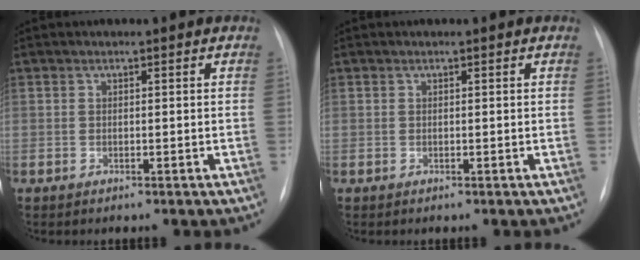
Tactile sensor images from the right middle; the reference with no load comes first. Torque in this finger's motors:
{"motor_torque": [-0.01, -0.01, 0.00, 0.00]}